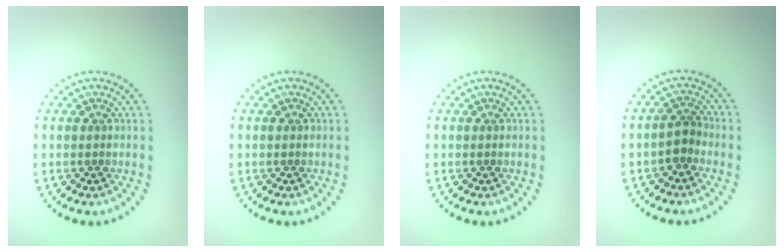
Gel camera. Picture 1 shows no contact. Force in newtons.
{"total": 0.0}
{"total": 0.0}
{"total": 1.7, "press": 1.4, "slide": 1.0}